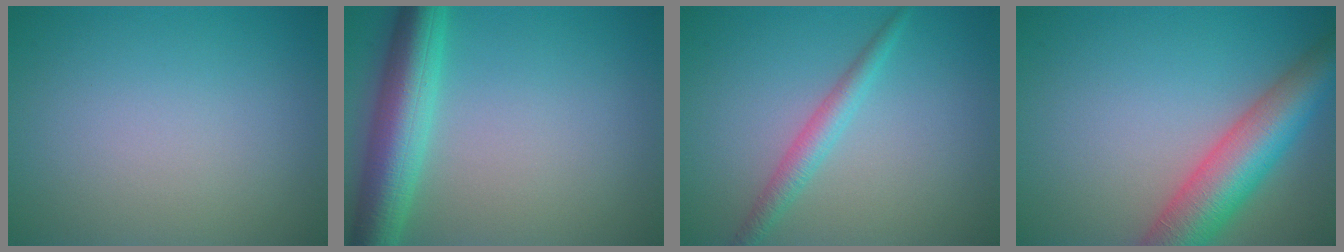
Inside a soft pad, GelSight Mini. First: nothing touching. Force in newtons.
{"total": 6.6, "press": 6.6, "slide": 0.2}
{"total": 2.3, "press": 2.2, "slide": 0.1}
{"total": 8.0, "press": 8.0, "slide": 0.3}